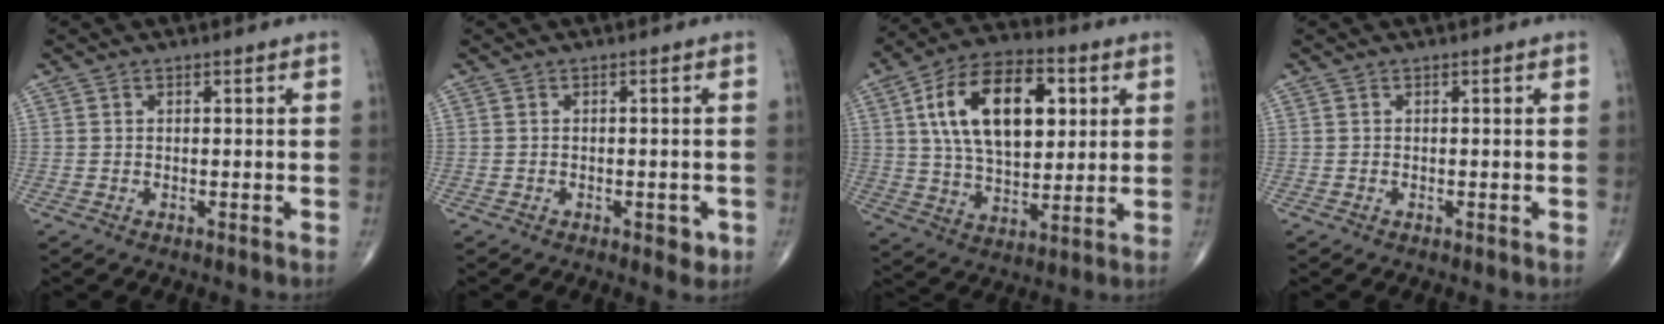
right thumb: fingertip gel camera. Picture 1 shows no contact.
{"total": 2.4, "force": [-1.1, 1.2, 1.8], "torque": [-0.013, 0.000, -0.013]}
{"total": 20.3, "force": [5.4, 11.2, 16.0], "torque": [-0.247, 0.000, 0.091]}
{"total": 0.0}